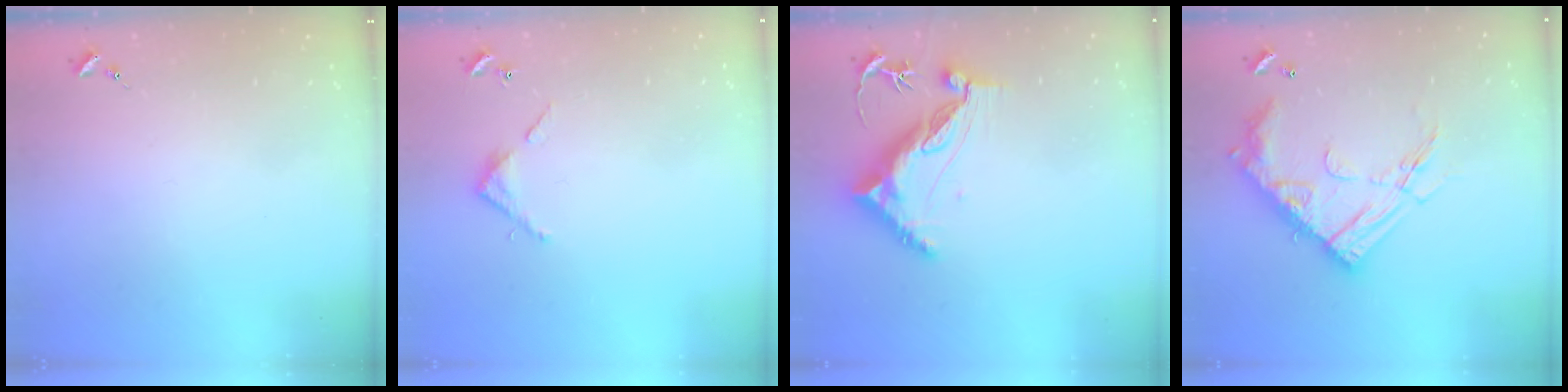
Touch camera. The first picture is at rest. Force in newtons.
{"total": 3.5, "press": 3.5, "slide": 0.2}
{"total": 10.7, "press": 10.6, "slide": 1.2}
{"total": 20.3, "press": 20.2, "slide": 1.9}